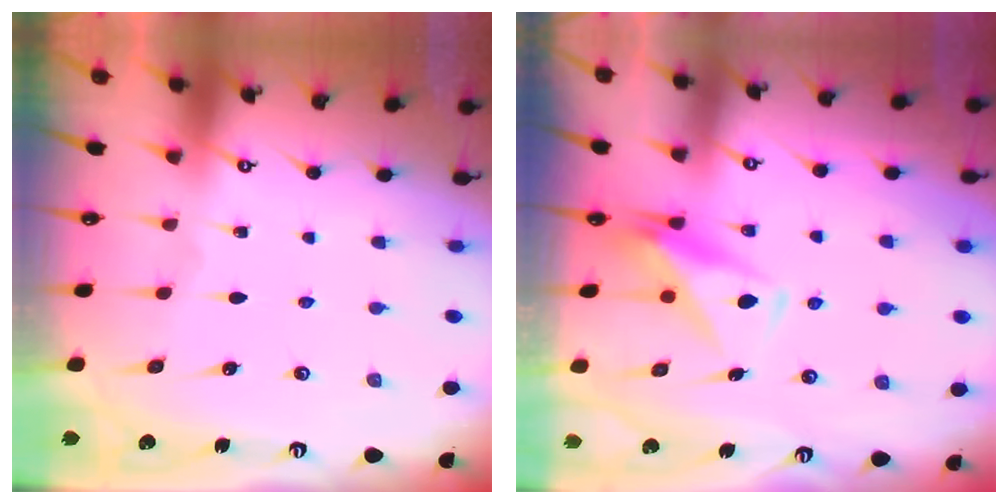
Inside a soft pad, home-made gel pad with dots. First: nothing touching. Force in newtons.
{"total": 8.5, "press": 8.4, "slide": 0.8}